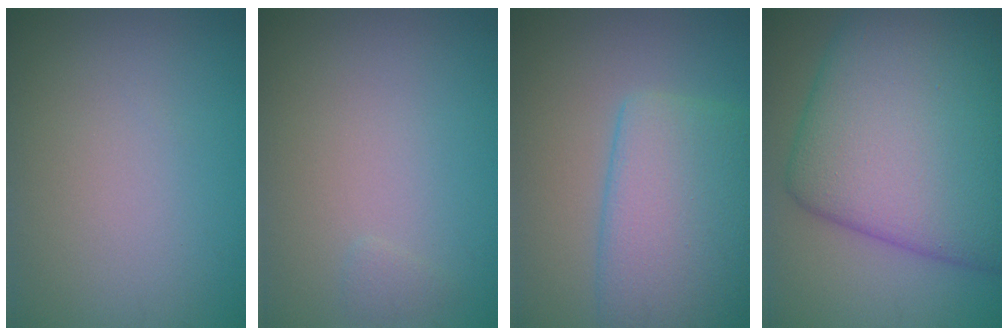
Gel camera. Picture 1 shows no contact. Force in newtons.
{"total": 0.5, "press": 0.5, "slide": 0.1}
{"total": 7.2, "press": 7.2, "slide": 0.2}
{"total": 14.7, "press": 14.7, "slide": 0.5}